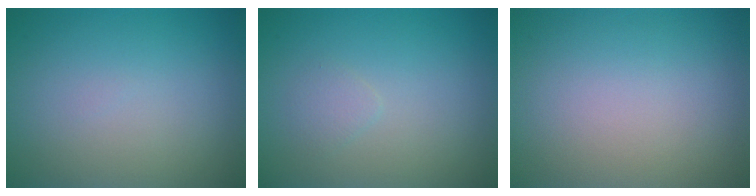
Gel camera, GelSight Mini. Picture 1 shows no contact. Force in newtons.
{"total": 0.9, "press": 0.9, "slide": 0.0}
{"total": 0.0}